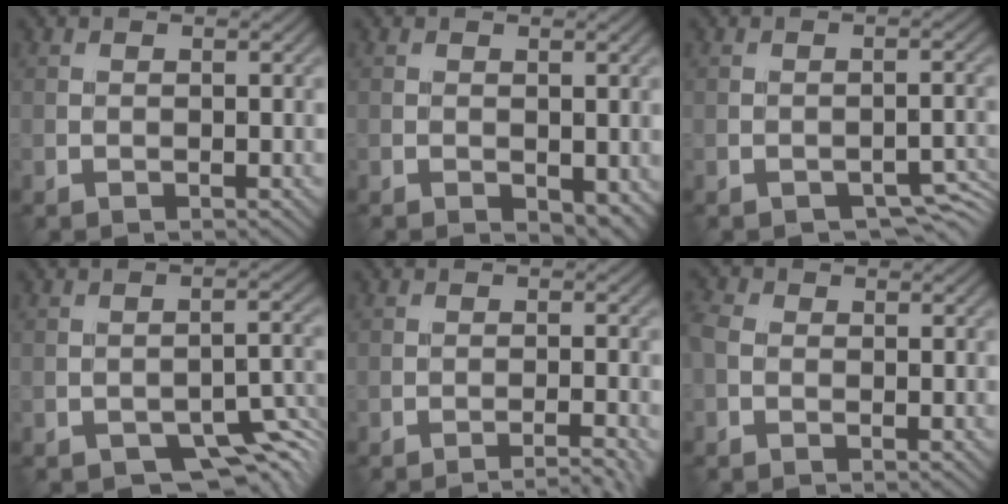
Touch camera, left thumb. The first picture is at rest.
{"total": 2.5, "force": [-0.7, 1.2, 2.1], "torque": [-0.028, -0.009, -0.005]}
{"total": 3.0, "force": [-2.3, 1.2, 1.6], "torque": [-0.019, -0.002, -0.024]}
{"total": 6.4, "force": [-4.3, 2.7, 3.9], "torque": [-0.044, -0.007, -0.060]}
{"total": 3.6, "force": [-2.5, 0.5, 2.6], "torque": [-0.029, 0.012, -0.046]}
{"total": 2.7, "force": [-0.7, 1.9, 1.8], "torque": [-0.042, 0.006, -0.028]}